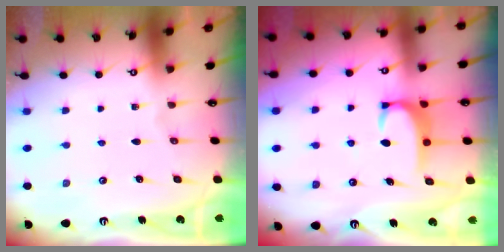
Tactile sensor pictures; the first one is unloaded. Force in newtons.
{"total": 2.8, "press": 2.8, "slide": 0.5}